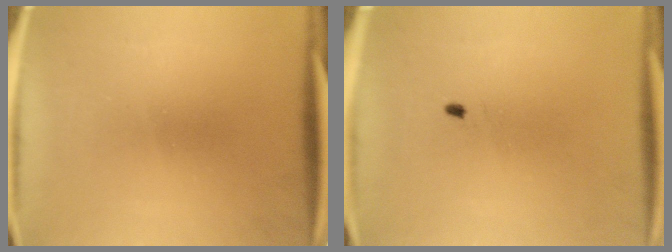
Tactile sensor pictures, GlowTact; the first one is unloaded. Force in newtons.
{"total": 0.5}